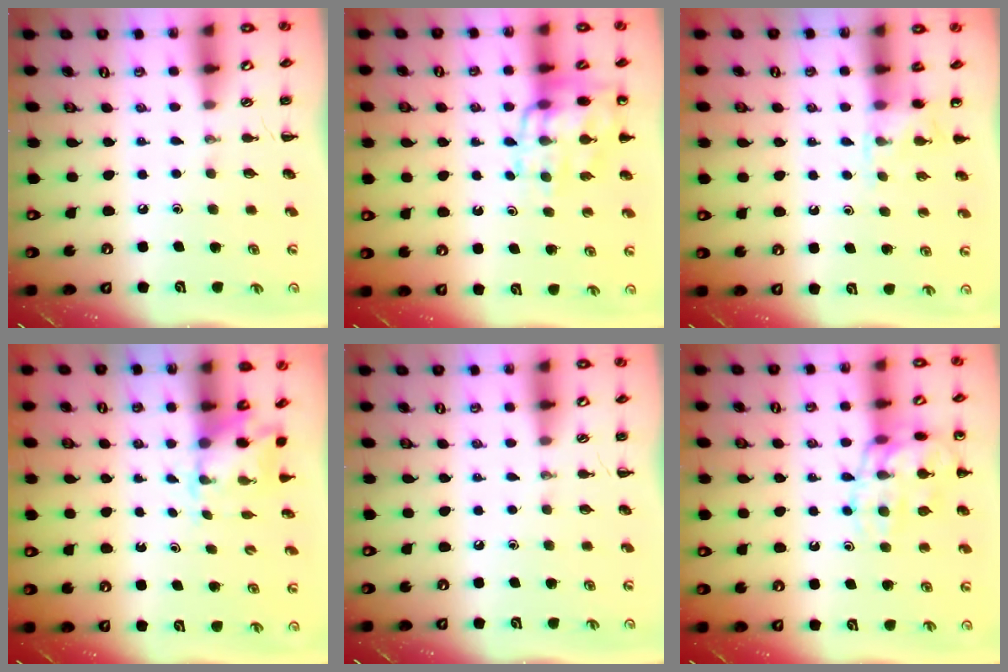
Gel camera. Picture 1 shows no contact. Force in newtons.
{"total": 13.1, "press": 12.9, "slide": 2.6}
{"total": 6.0, "press": 5.8, "slide": 1.5}
{"total": 2.3, "press": 2.3, "slide": 0.5}
{"total": 0.0}
{"total": 14.7, "press": 14.7, "slide": 1.5}